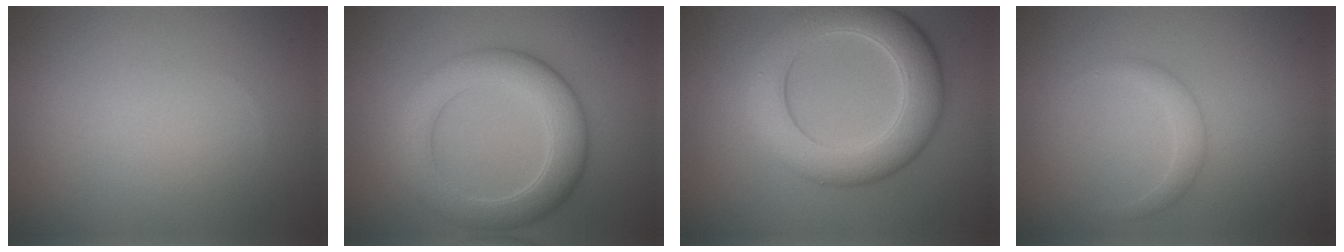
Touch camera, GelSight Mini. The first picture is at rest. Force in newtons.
{"total": 6.0, "press": 5.9, "slide": 0.4}
{"total": 7.5, "press": 7.5, "slide": 0.1}
{"total": 1.4, "press": 1.4, "slide": 0.1}